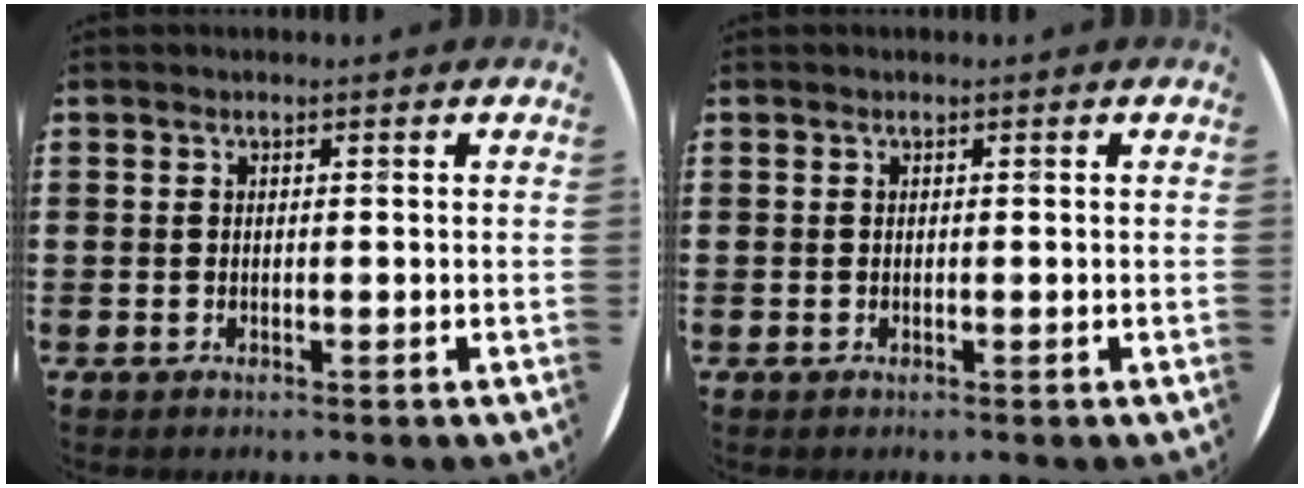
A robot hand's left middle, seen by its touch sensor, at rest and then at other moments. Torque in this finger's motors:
{"motor_torque": [0.02, -0.02, 0.00, 0.00]}